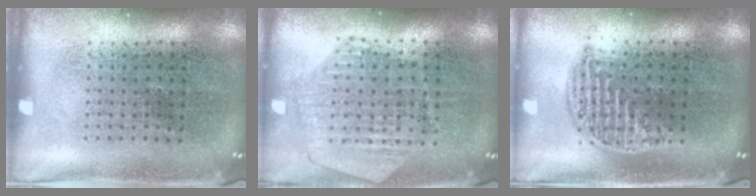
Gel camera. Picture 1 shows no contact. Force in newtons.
{"total": 0.8, "press": 0.8, "slide": 0.1}
{"total": 1.2, "press": 1.1, "slide": 0.5}